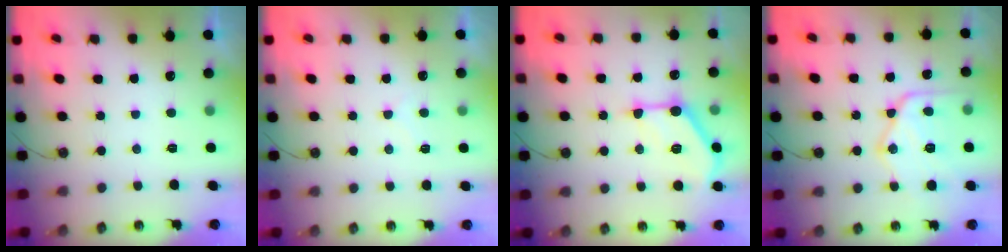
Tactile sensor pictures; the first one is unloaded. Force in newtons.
{"total": 6.5, "press": 6.5, "slide": 0.7}
{"total": 13.6, "press": 13.6, "slide": 0.7}
{"total": 18.3, "press": 18.2, "slide": 1.7}